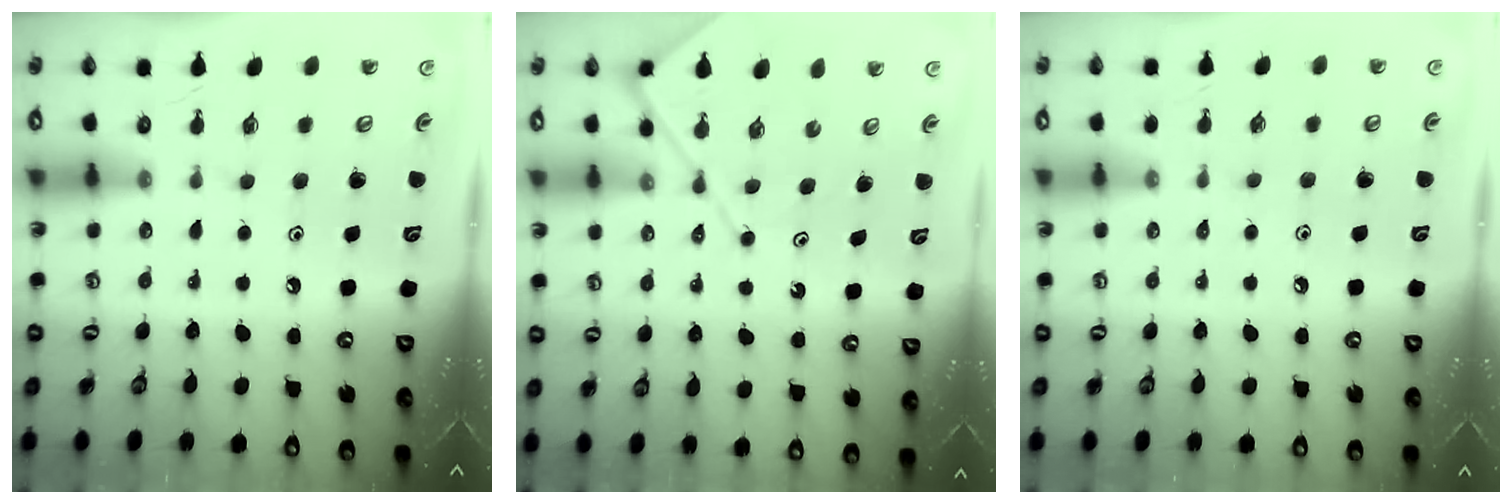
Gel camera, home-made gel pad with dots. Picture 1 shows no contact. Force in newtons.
{"total": 7.4, "press": 7.3, "slide": 0.8}
{"total": 1.8, "press": 1.7, "slide": 0.4}